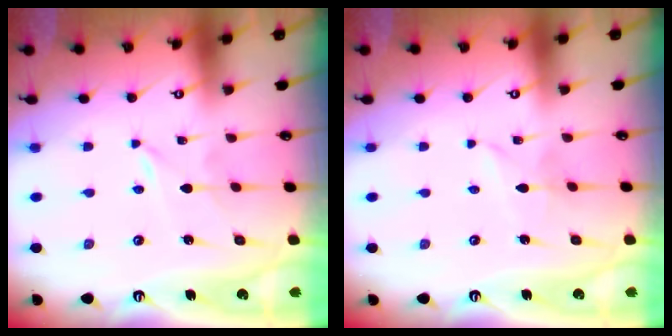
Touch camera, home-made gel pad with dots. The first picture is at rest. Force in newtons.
{"total": 1.8, "press": 1.8, "slide": 0.2}